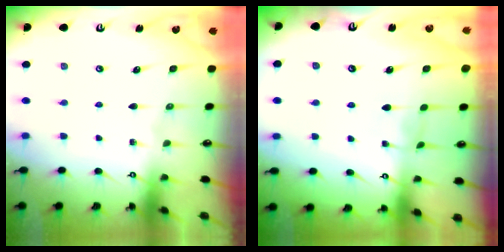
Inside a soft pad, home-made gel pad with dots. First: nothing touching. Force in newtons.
{"total": 1.4, "press": 1.3, "slide": 0.4}